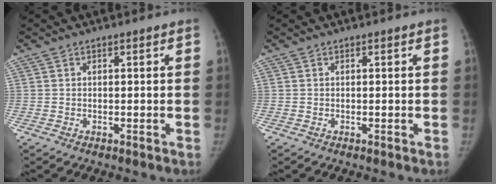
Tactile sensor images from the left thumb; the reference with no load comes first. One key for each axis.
{"total": 0.0}